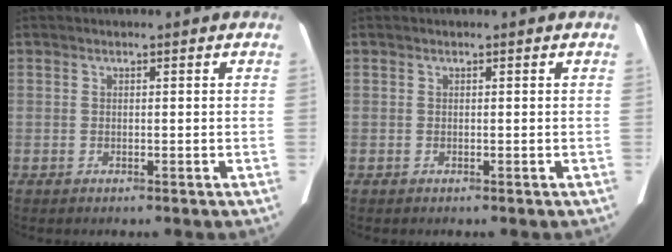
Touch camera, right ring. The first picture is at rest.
{"total": 0.0}